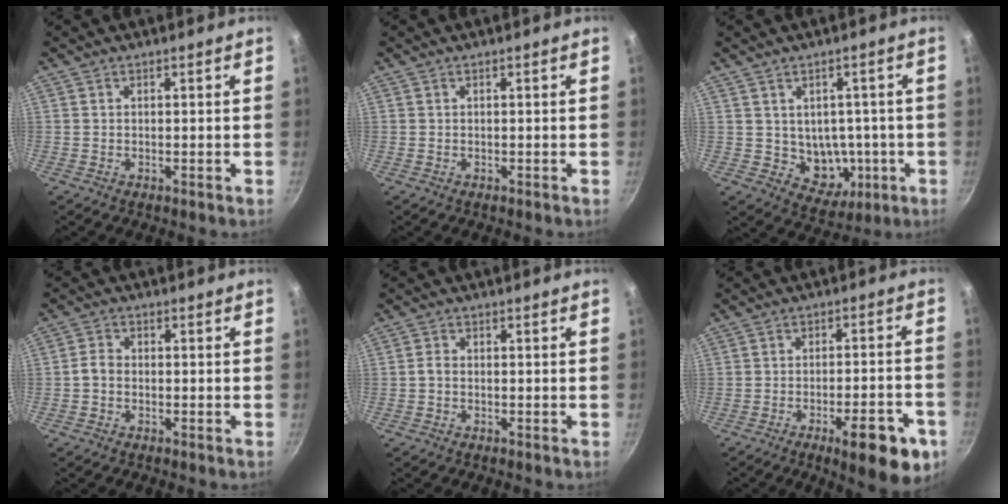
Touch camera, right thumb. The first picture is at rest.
{"total": 0.0}
{"total": 7.9, "force": [-0.7, 6.4, 4.5], "torque": [-0.023, 0.002, 0.011]}
{"total": 2.6, "force": [-0.7, 2.0, 1.6], "torque": [-0.025, 0.009, -0.020]}
{"total": 1.4, "force": [-0.4, 0.9, 0.9], "torque": [-0.017, 0.002, -0.010]}
{"total": 13.0, "force": [-6.5, 3.6, 10.6], "torque": [-0.128, 0.026, -0.085]}